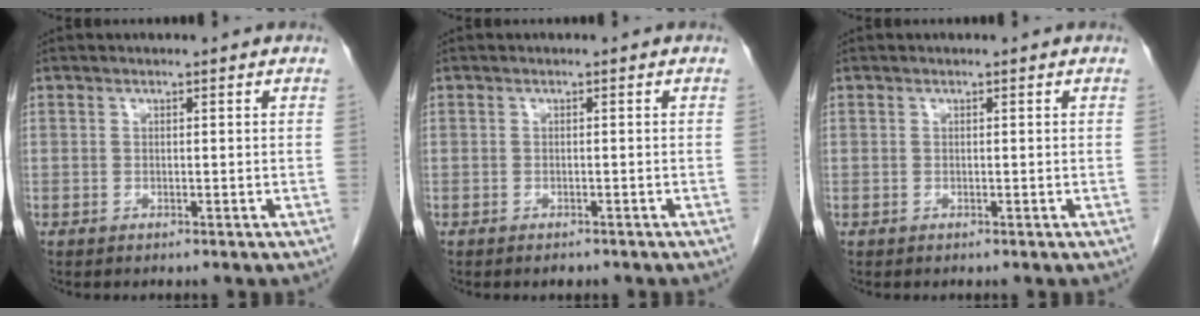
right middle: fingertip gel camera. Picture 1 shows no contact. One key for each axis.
{"total": 1.0, "fx": -0.8, "fy": 0.3, "fz": 0.4, "tx": -0.009, "ty": -0.001, "tz": -0.008}
{"total": 0.0}